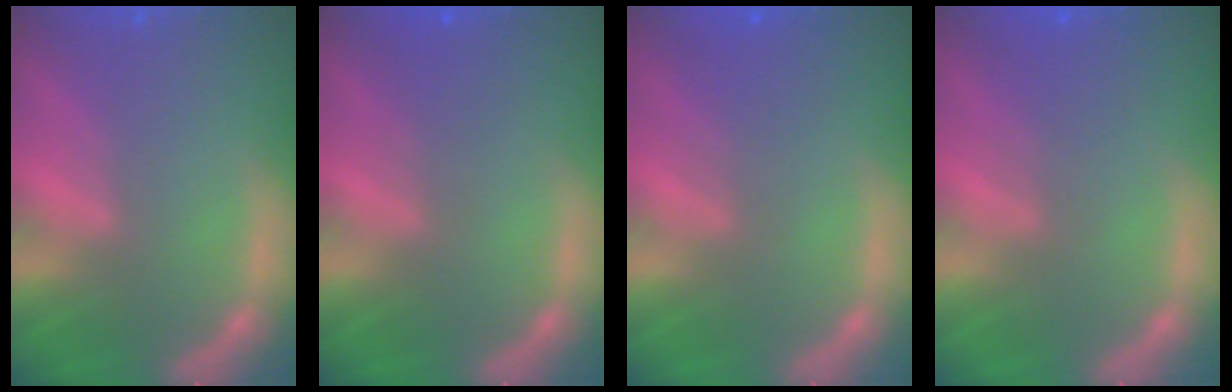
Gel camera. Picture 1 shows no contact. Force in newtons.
{"total": 2.0}
{"total": 2.5}
{"total": 2.5}